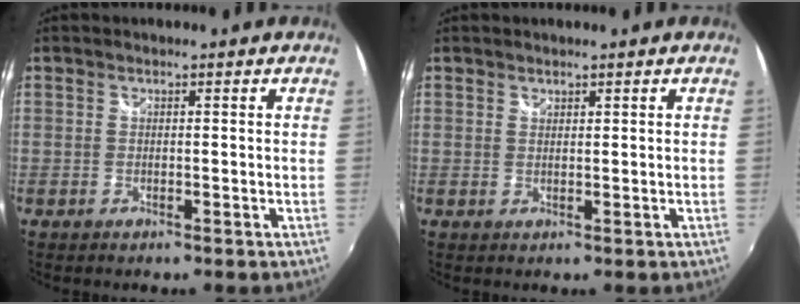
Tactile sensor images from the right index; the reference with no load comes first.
{"total": 0.7, "force": [0.7, 0.3, 0.0], "torque": [0.001, 0.000, 0.012]}